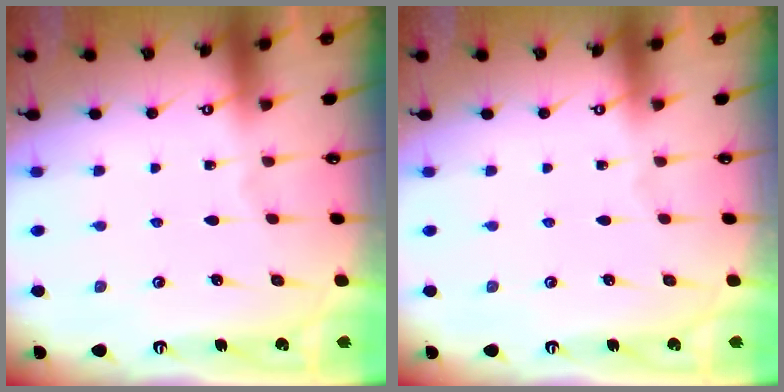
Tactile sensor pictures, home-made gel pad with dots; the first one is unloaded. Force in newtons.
{"total": 0.0}